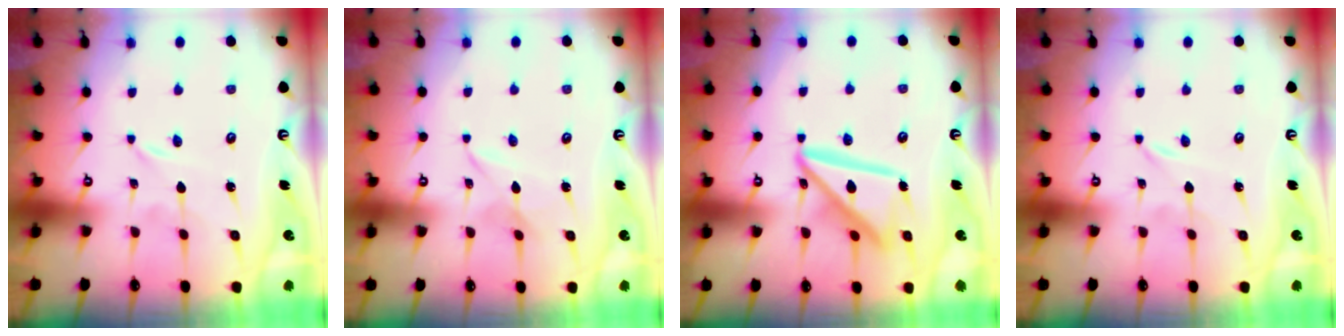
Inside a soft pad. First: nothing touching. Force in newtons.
{"total": 2.6, "press": 2.6, "slide": 0.3}
{"total": 15.0, "press": 14.9, "slide": 1.6}
{"total": 0.0}